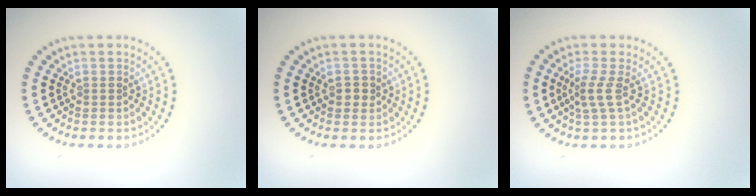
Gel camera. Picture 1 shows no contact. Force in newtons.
{"total": 1.1, "press": 1.0, "slide": 0.4}
{"total": 2.0, "press": 1.4, "slide": 1.5}